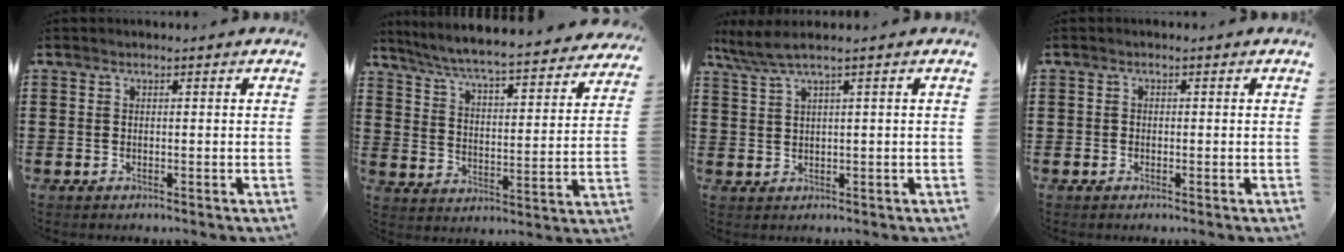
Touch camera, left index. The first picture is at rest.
{"total": 5.6, "force": [5.2, -0.5, 1.9], "torque": [-0.064, -0.046, 0.083]}
{"total": 3.1, "force": [1.6, -0.2, 2.7], "torque": [-0.064, -0.005, 0.024]}
{"total": 0.8, "force": [-0.5, 0.6, 0.1], "torque": [-0.004, 0.000, -0.011]}